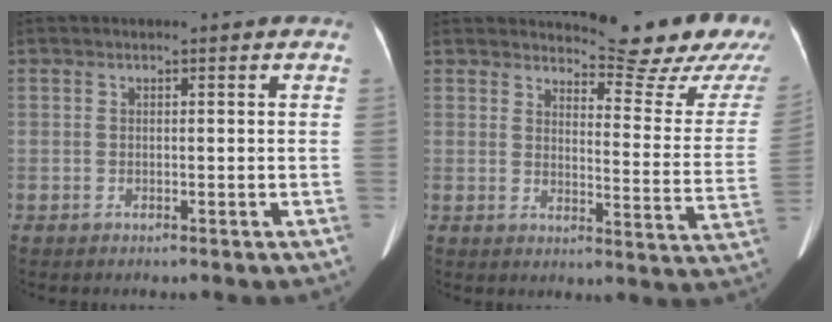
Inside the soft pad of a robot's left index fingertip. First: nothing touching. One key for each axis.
{"total": 15.2, "fx": 14.5, "fy": 1.1, "fz": 4.6, "tx": -0.050, "ty": -0.095, "tz": 0.151}